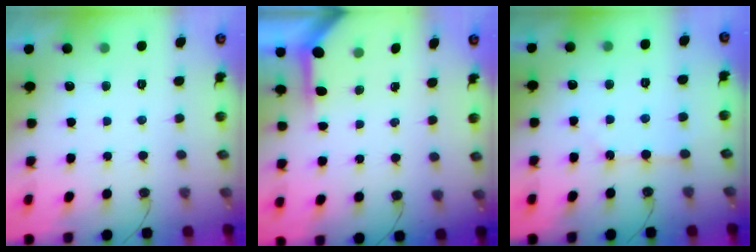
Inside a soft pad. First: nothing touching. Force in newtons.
{"total": 4.0, "press": 3.9, "slide": 0.4}
{"total": 2.1, "press": 2.1, "slide": 0.4}